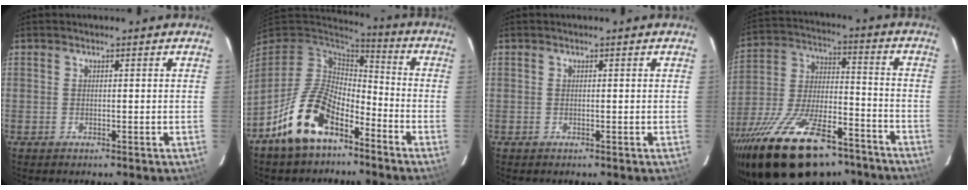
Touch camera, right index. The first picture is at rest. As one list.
[{"total": 15.2, "force": [-8.7, 8.2, 9.5], "torque": [-0.194, 0.002, -0.153]}, {"total": 0.0}, {"total": 28.7, "force": [-20.2, 11.6, 16.8], "torque": [-0.326, -0.022, -0.311]}]